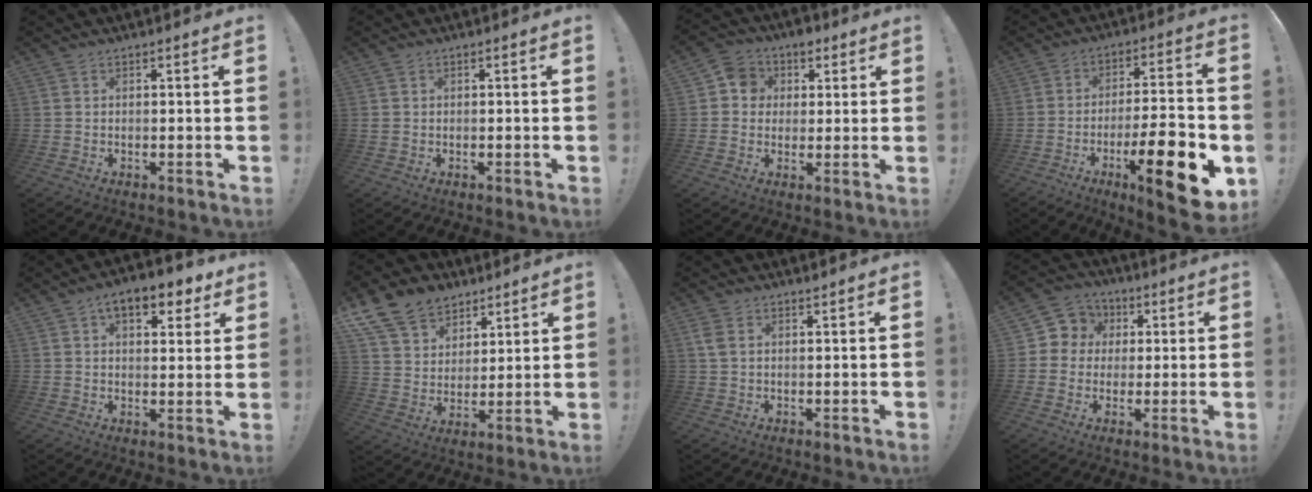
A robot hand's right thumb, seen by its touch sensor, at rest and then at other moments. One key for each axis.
{"total": 1.0, "fx": 0.5, "fy": 0.8, "fz": -0.4, "tx": -0.003, "ty": 0.006, "tz": 0.010}
{"total": 7.3, "fx": 1.4, "fy": 6.8, "fz": 2.3, "tx": -0.029, "ty": 0.004, "tz": 0.029}
{"total": 18.5, "fx": -7.8, "fy": 4.8, "fz": 16.1, "tx": -0.230, "ty": 0.040, "tz": -0.113}
{"total": 9.8, "fx": 5.3, "fy": 4.9, "fz": 6.5, "tx": -0.085, "ty": -0.018, "tz": 0.090}
{"total": 13.6, "fx": 9.2, "fy": 9.1, "fz": 4.1, "tx": -0.076, "ty": -0.063, "tz": 0.182}
{"total": 2.7, "fx": 1.7, "fy": 1.0, "fz": 1.9, "tx": -0.034, "ty": -0.006, "tz": 0.030}
{"total": 7.6, "fx": 0.6, "fy": 7.4, "fz": 1.6, "tx": -0.029, "ty": 0.008, "tz": 0.020}